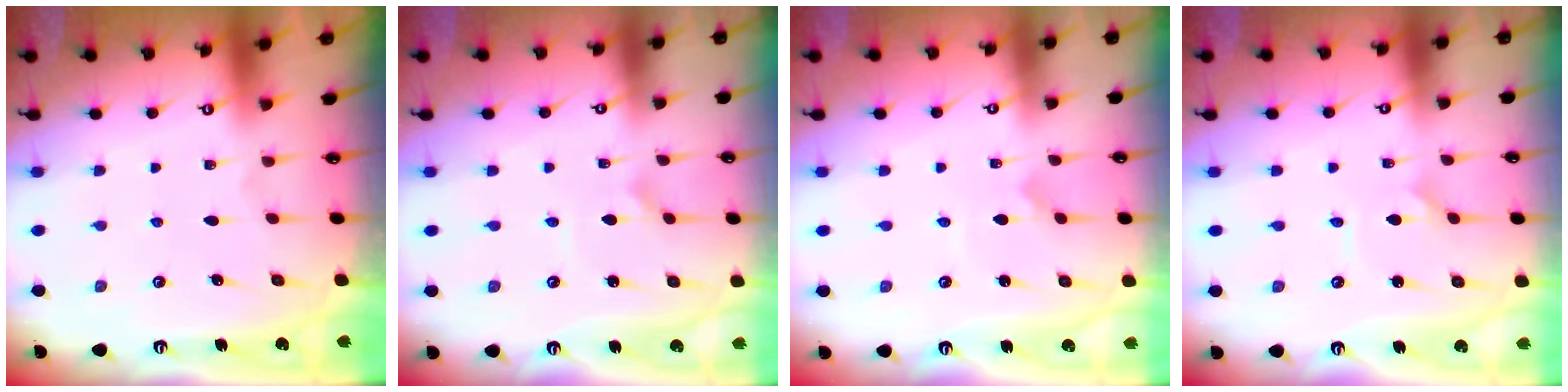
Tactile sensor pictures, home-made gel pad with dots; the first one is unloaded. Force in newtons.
{"total": 1.6, "press": 1.6, "slide": 0.2}
{"total": 1.7, "press": 1.7, "slide": 0.2}
{"total": 0.7, "press": 0.7, "slide": 0.0}